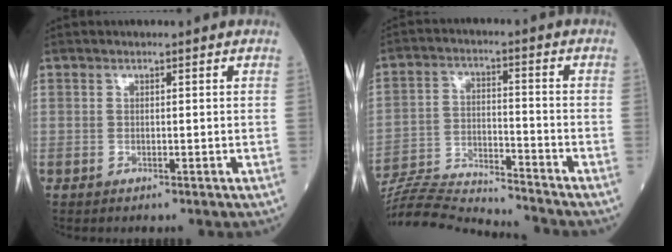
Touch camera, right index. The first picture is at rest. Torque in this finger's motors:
{"motor_torque": [-0.37, -0.20, 0.02, 0.01]}